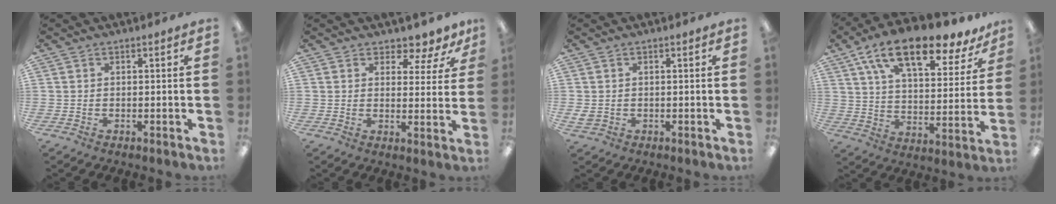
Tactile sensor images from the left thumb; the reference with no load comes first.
{"total": 5.4, "force": [4.3, 2.7, 1.9], "torque": [-0.015, -0.033, 0.072]}
{"total": 1.9, "force": [0.2, 1.6, 0.9], "torque": [-0.019, 0.005, 0.003]}
{"total": 18.0, "force": [12.6, 6.8, 11.0], "torque": [-0.188, -0.071, 0.215]}